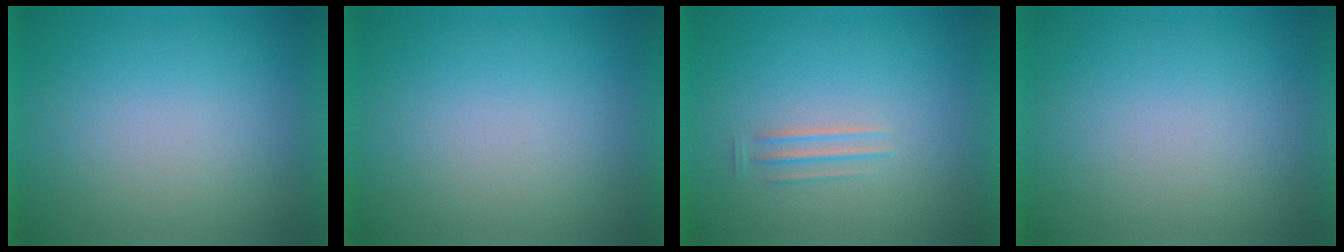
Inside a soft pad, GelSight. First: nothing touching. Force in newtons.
{"total": 0.0}
{"total": 1.6}
{"total": 0.0}